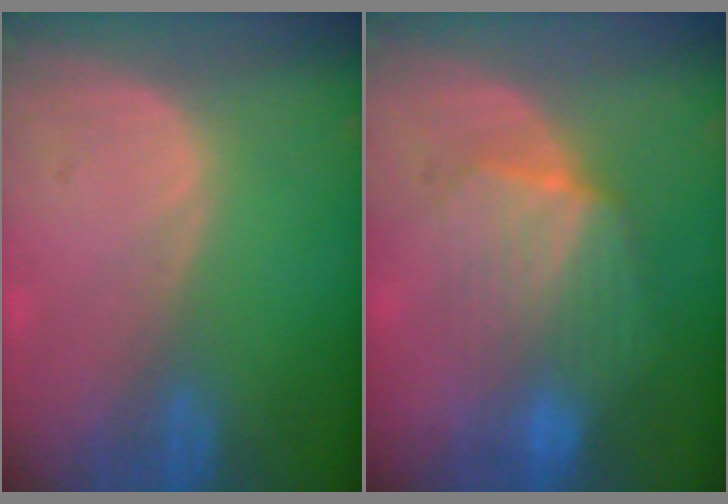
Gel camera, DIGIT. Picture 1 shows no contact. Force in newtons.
{"total": 7.2, "press": 7.1, "slide": 0.4}